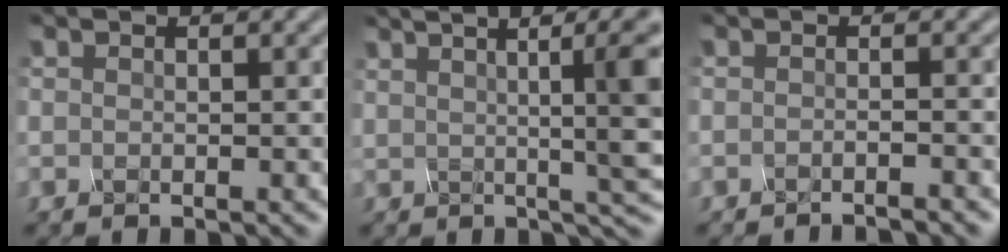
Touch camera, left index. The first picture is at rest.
{"total": 9.1, "force": [1.9, 1.3, 8.8], "torque": [-0.080, 0.022, 0.039]}
{"total": 2.4, "force": [-2.4, -0.5, 0.3], "torque": [-0.006, 0.000, -0.023]}